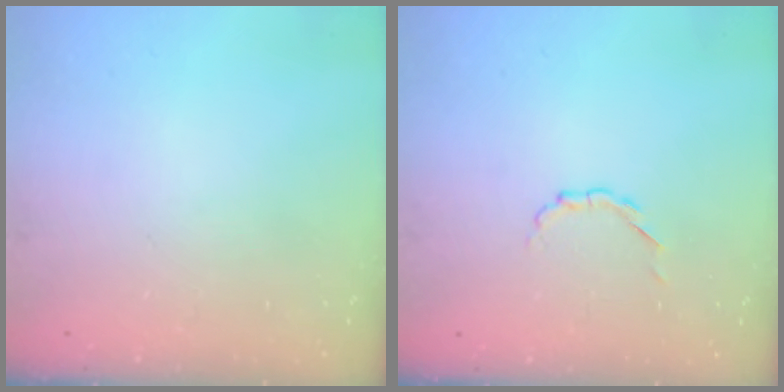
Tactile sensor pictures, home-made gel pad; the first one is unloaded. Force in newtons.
{"total": 2.1, "press": 2.1, "slide": 0.6}